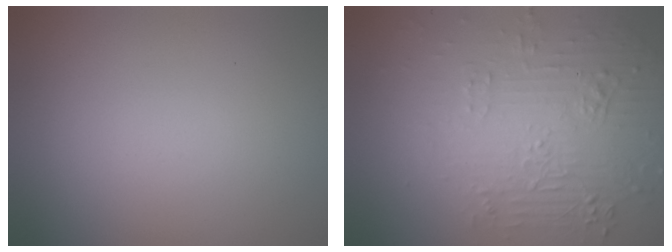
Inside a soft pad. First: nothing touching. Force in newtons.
{"total": 5.7, "press": 3.6, "slide": 4.4}